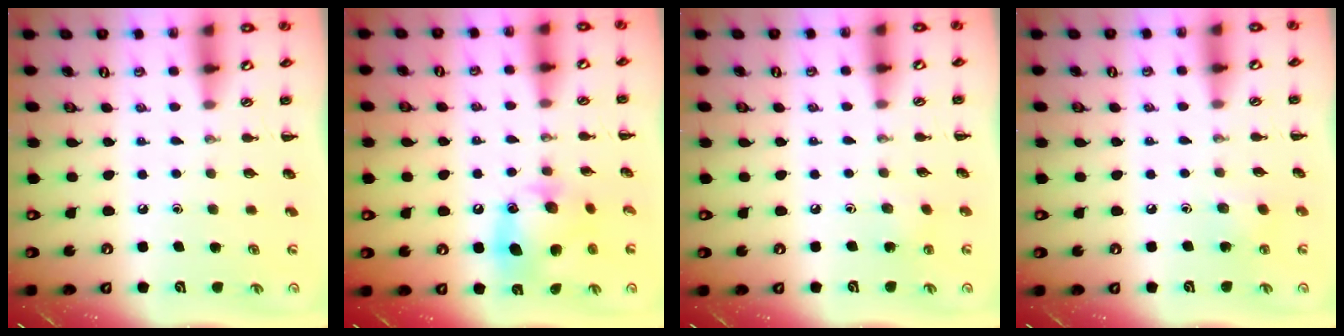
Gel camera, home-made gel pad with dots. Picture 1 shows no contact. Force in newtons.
{"total": 13.3, "press": 13.1, "slide": 1.9}
{"total": 4.3, "press": 4.1, "slide": 1.3}
{"total": 5.6, "press": 5.4, "slide": 1.4}